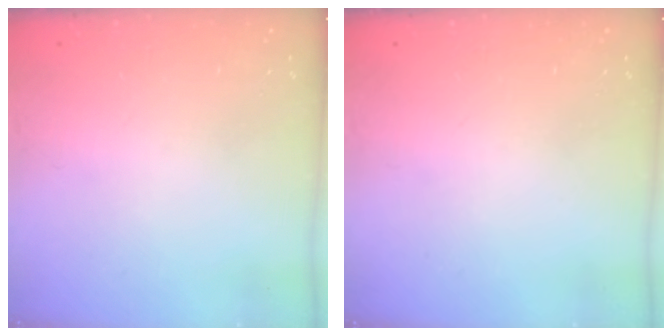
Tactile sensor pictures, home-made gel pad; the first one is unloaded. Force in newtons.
{"total": 0.0}